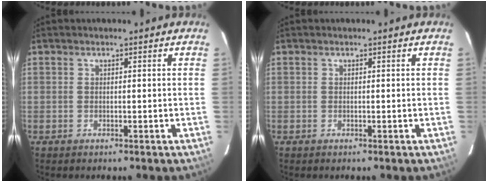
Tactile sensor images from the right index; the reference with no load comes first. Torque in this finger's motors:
{"motor_torque": [0.00, 0.00, 0.02, 0.00]}